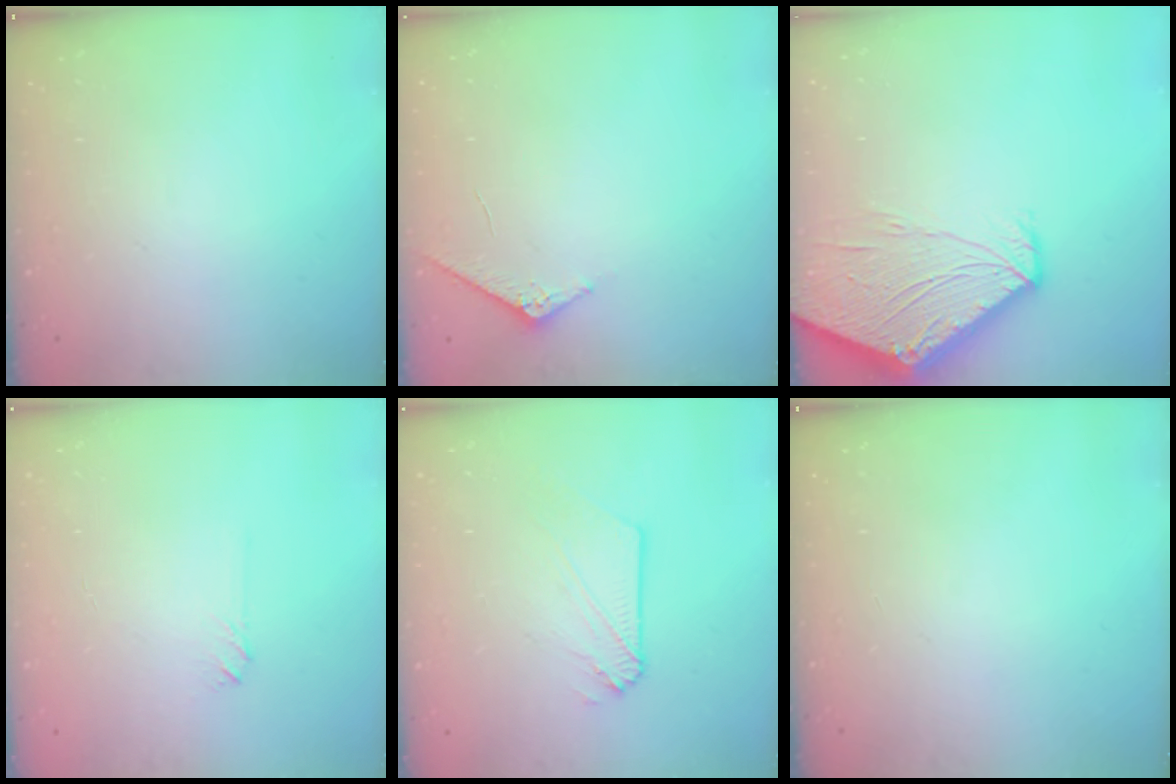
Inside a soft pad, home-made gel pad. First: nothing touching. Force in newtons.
{"total": 3.9, "press": 3.9, "slide": 0.5}
{"total": 10.9, "press": 10.8, "slide": 1.2}
{"total": 2.0, "press": 2.0, "slide": 0.3}
{"total": 4.4, "press": 4.4, "slide": 0.5}
{"total": 0.0}